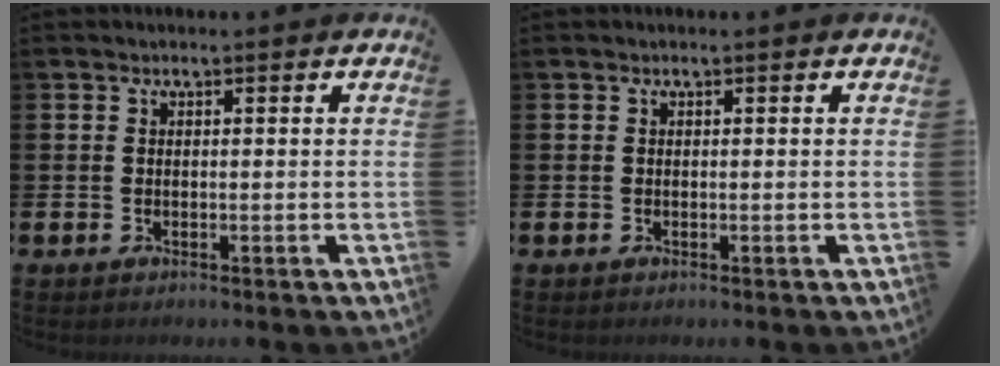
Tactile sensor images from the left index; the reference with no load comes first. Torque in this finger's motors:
{"motor_torque": [-0.03, 0.01, -0.01, 0.00]}